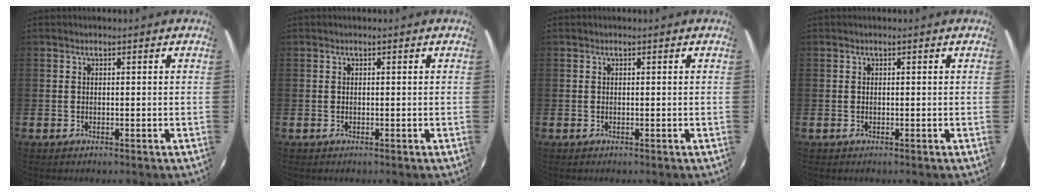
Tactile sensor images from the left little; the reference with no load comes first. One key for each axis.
{"total": 0.0}
{"total": 0.0}
{"total": 0.0}